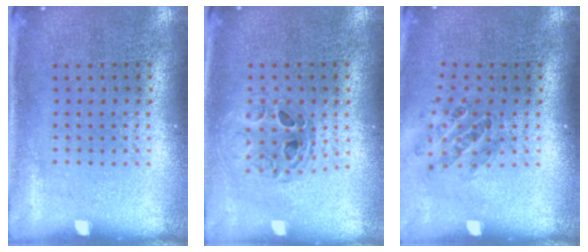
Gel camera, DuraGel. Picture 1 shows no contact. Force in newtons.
{"total": 0.9, "press": 0.9, "slide": 0.2}
{"total": 0.9, "press": 0.9, "slide": 0.2}